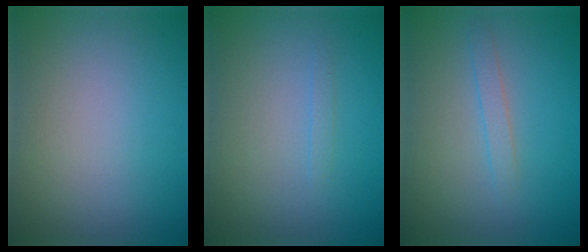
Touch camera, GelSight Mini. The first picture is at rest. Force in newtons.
{"total": 0.6, "press": 0.6, "slide": 0.0}
{"total": 1.3, "press": 1.3, "slide": 0.1}